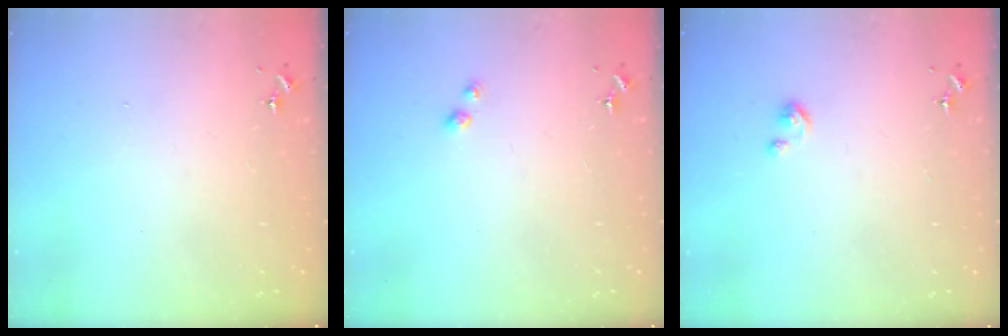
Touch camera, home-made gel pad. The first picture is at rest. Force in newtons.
{"total": 3.1, "press": 3.0, "slide": 0.6}
{"total": 3.1, "press": 3.1, "slide": 0.2}